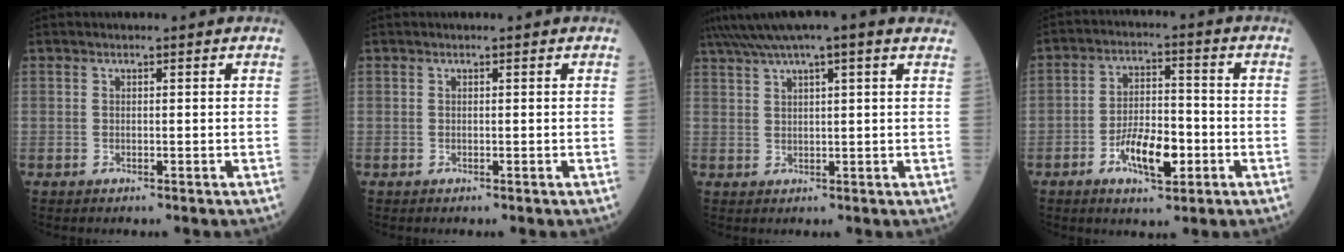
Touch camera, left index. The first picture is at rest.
{"total": 0.0}
{"total": 10.4, "force": [7.7, 0.9, 7.0], "torque": [-0.129, 0.053, 0.112]}
{"total": 8.3, "force": [-3.4, 3.1, 6.9], "torque": [-0.129, 0.002, -0.060]}